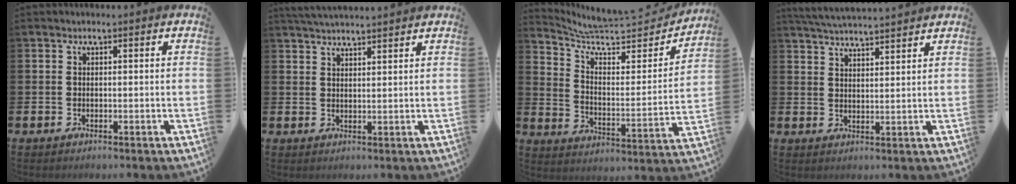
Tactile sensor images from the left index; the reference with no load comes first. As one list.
[{"total": 3.5, "force": [3.5, 0.0, 0.5], "torque": [-0.016, -0.011, 0.064]}, {"total": 7.3, "force": [6.4, 2.0, 2.8], "torque": [-0.083, -0.055, 0.105]}, {"total": 4.7, "force": [4.6, -0.2, 0.5], "torque": [-0.028, -0.021, 0.085]}]